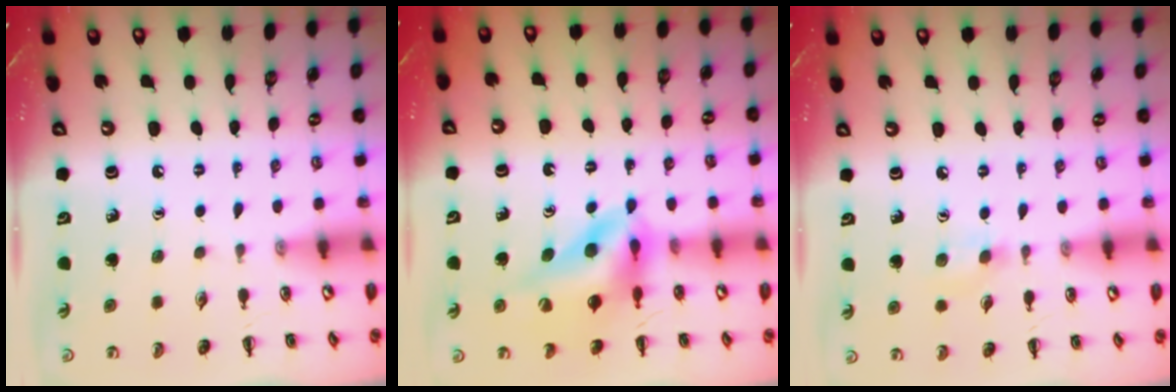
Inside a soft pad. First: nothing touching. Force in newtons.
{"total": 11.0, "press": 10.4, "slide": 3.4}
{"total": 6.4, "press": 6.1, "slide": 2.0}